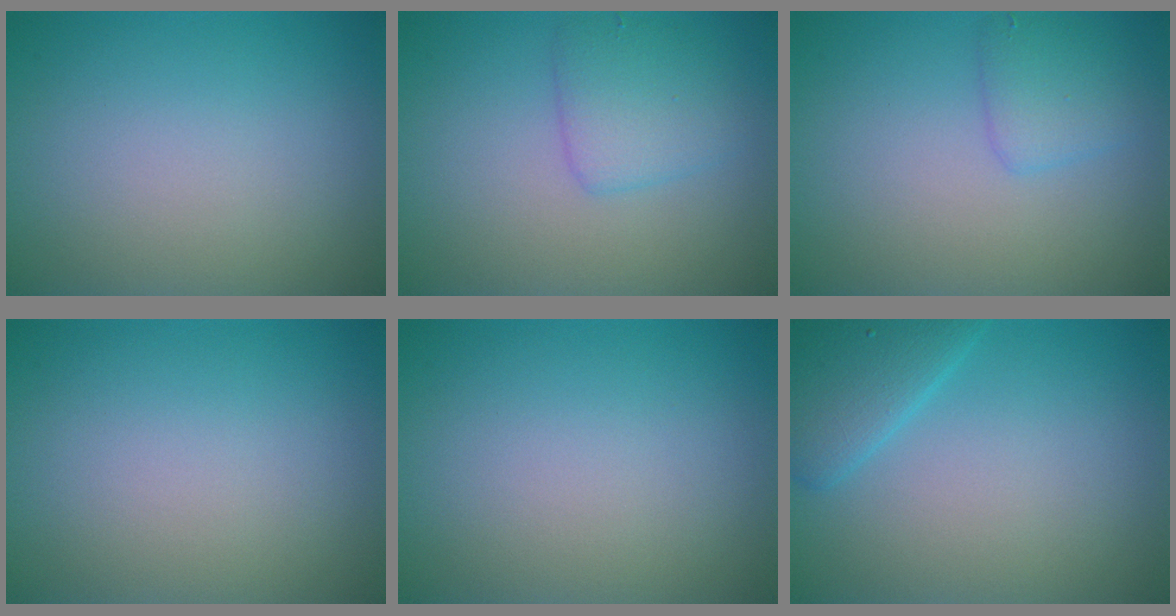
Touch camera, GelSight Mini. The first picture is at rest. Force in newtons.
{"total": 2.9, "press": 2.9, "slide": 0.1}
{"total": 2.0, "press": 2.0, "slide": 0.0}
{"total": 0.0}
{"total": 0.0}
{"total": 3.4, "press": 3.4, "slide": 0.2}